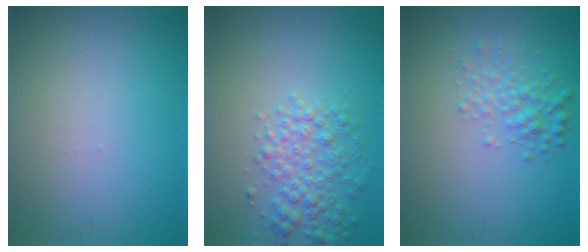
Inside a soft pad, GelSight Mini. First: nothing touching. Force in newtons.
{"total": 3.7, "press": 3.7, "slide": 0.2}
{"total": 2.4, "press": 2.4, "slide": 0.1}